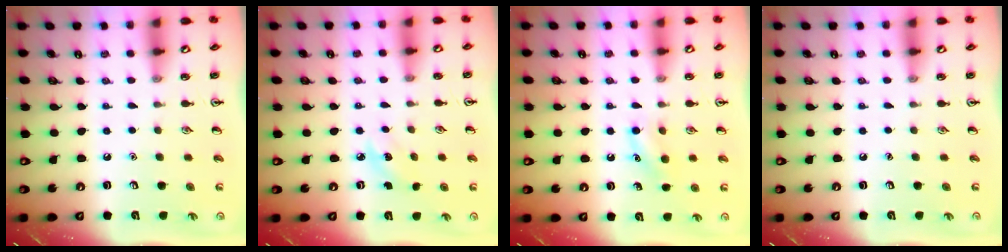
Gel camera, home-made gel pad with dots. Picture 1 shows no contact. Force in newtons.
{"total": 4.0, "press": 3.8, "slide": 1.2}
{"total": 8.3, "press": 8.1, "slide": 1.5}
{"total": 0.0}